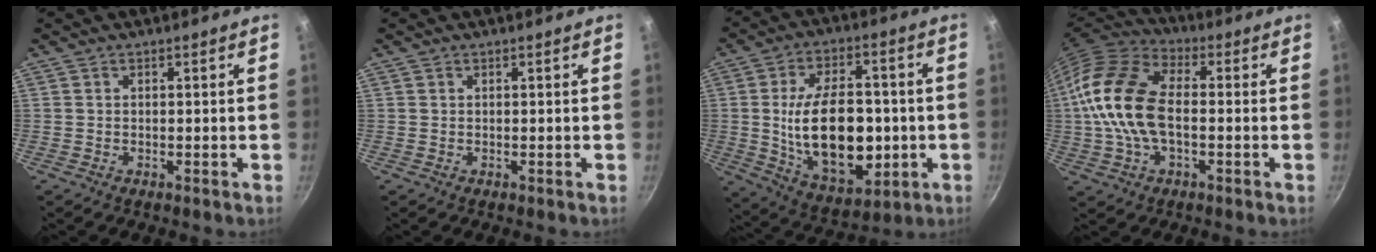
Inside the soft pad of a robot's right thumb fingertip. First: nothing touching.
{"total": 0.0}
{"total": 21.5, "force": [-1.5, 12.7, 17.3], "torque": [-0.256, 0.008, -0.005]}
{"total": 17.0, "force": [-0.6, 9.9, 13.8], "torque": [-0.259, 0.031, -0.028]}